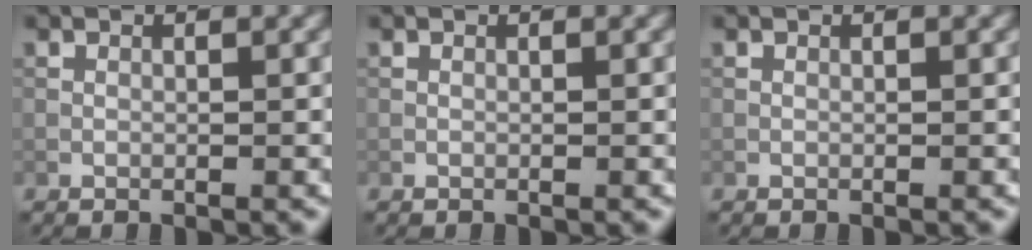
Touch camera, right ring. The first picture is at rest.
{"total": 0.0}
{"total": 0.0}